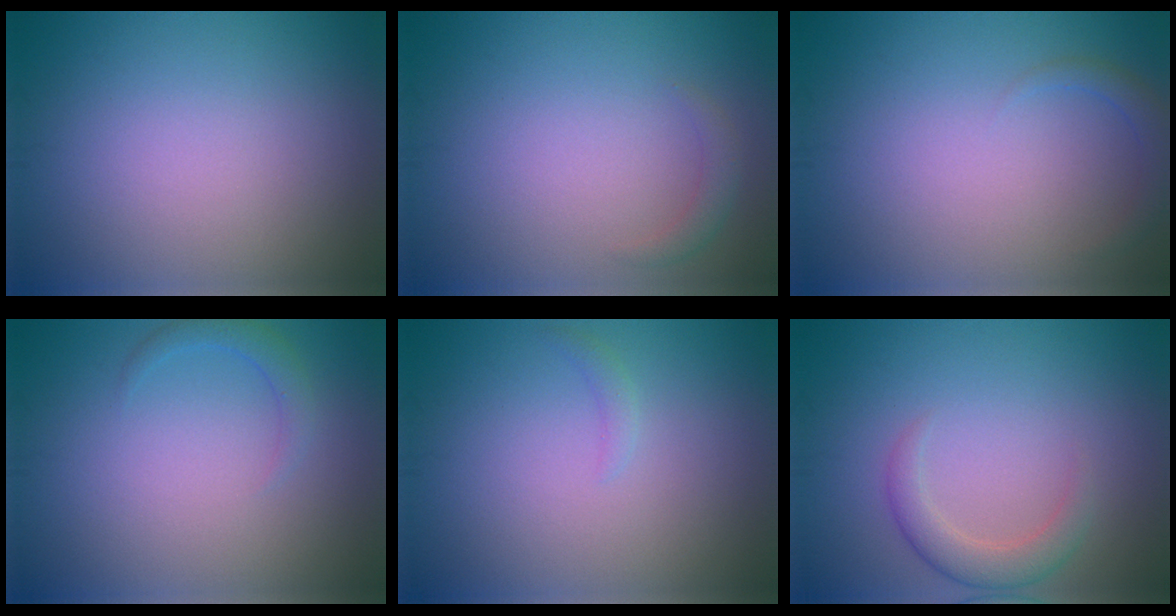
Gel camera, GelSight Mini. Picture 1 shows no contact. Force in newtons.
{"total": 1.3, "press": 1.2, "slide": 0.1}
{"total": 1.5, "press": 1.5, "slide": 0.1}
{"total": 1.5, "press": 1.5, "slide": 0.1}
{"total": 0.8, "press": 0.8, "slide": 0.1}
{"total": 2.7, "press": 2.7, "slide": 0.2}